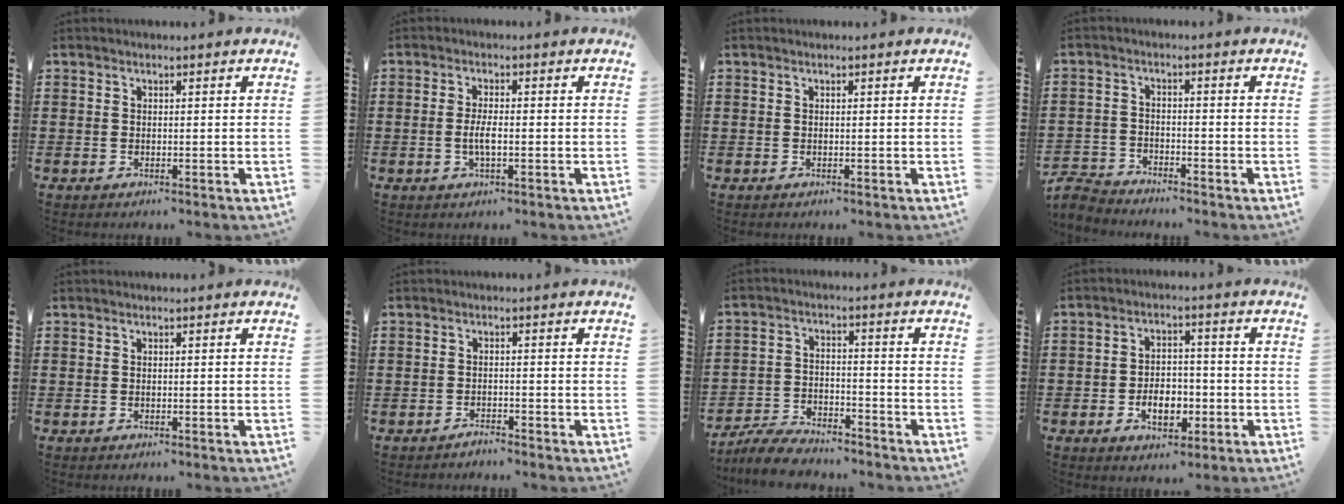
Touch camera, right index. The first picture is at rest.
{"total": 3.0, "force": [-0.7, 0.8, 2.9], "torque": [-0.065, -0.005, -0.016]}
{"total": 0.0}
{"total": 3.3, "force": [-3.3, 0.4, 0.1], "torque": [-0.023, -0.006, -0.074]}
{"total": 0.0}
{"total": 1.4, "force": [-1.4, 0.0, -0.1], "torque": [-0.002, 0.003, -0.029]}
{"total": 5.5, "force": [-5.2, 0.9, 1.2], "torque": [-0.034, 0.005, -0.103]}
{"total": 5.9, "force": [-2.0, 3.7, 4.1], "torque": [-0.055, 0.006, -0.036]}